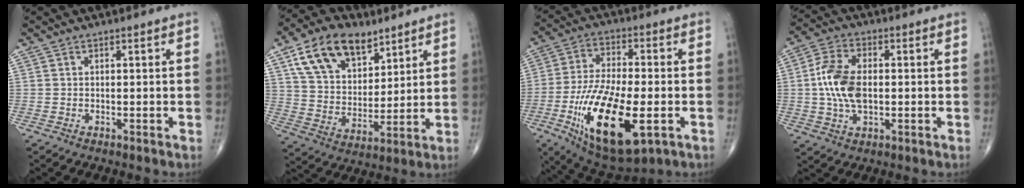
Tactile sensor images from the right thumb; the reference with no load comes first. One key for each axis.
{"total": 16.5, "fx": 9.2, "fy": 9.9, "fz": 9.4, "tx": -0.131, "ty": -0.031, "tz": 0.170}
{"total": 21.9, "fx": -6.7, "fy": 8.8, "fz": 18.9, "tx": -0.374, "ty": -0.006, "tz": -0.105}
{"total": 10.4, "fx": 0.0, "fy": 6.0, "fz": 8.6, "tx": -0.175, "ty": 0.009, "tz": -0.002}